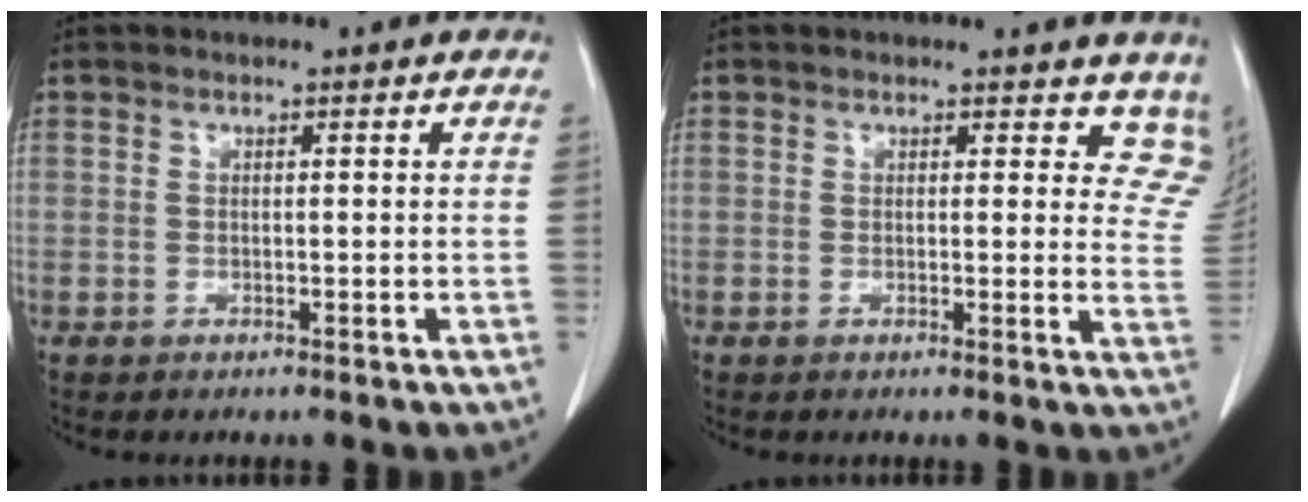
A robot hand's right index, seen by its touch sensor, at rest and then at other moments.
{"total": 7.1, "force": [6.4, 3.0, 1.1], "torque": [0.028, -0.021, 0.038]}